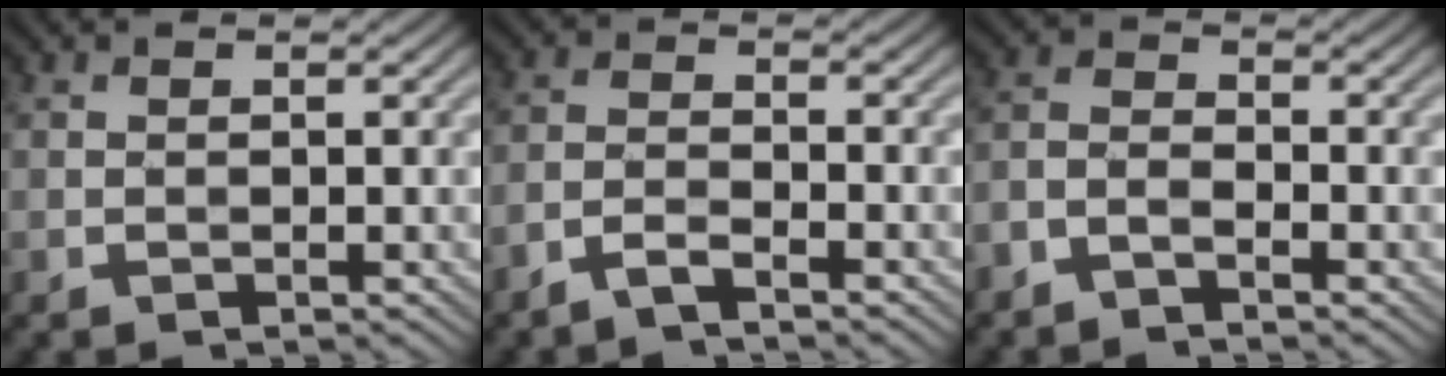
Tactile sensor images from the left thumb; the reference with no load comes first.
{"total": 3.0, "force": [-2.5, 0.4, 1.6], "torque": [-0.036, 0.001, -0.059]}
{"total": 3.0, "force": [-2.6, 0.8, 1.3], "torque": [-0.029, -0.001, -0.062]}